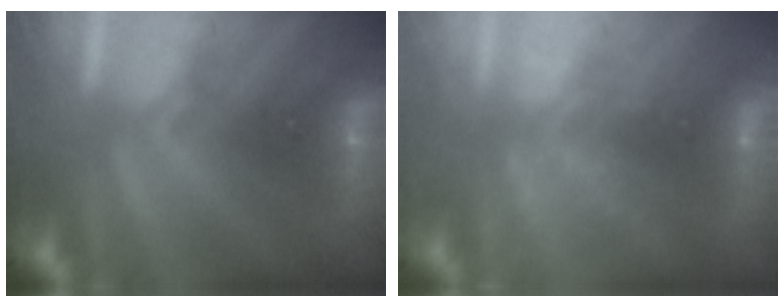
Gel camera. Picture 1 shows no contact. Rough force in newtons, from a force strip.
{"total": 2.3}